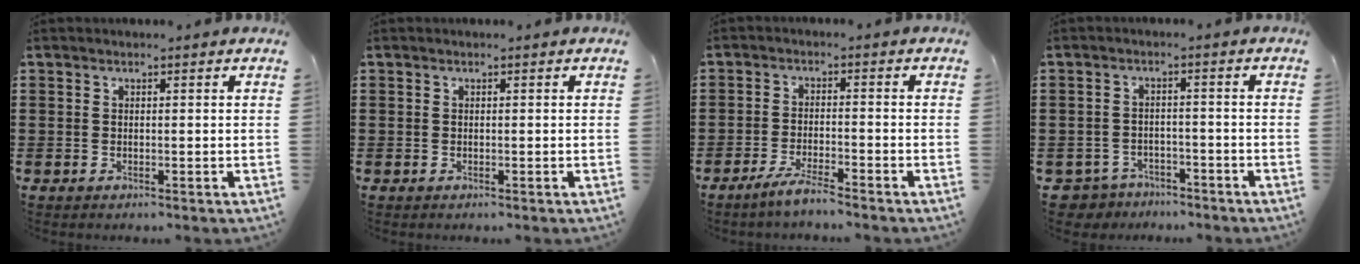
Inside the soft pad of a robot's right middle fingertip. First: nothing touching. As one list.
[{"total": 0.0}, {"total": 3.8, "force": [-3.2, 0.1, 2.0], "torque": [-0.048, -0.004, -0.063]}, {"total": 3.6, "force": [-3.4, 1.1, -0.1], "torque": [-0.023, -0.003, -0.079]}]